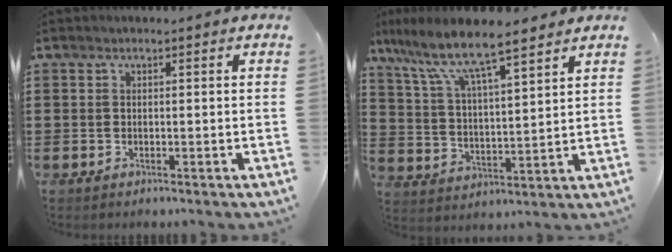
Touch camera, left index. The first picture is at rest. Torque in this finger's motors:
{"motor_torque": [2.14, 0.00, 0.47, 0.21]}